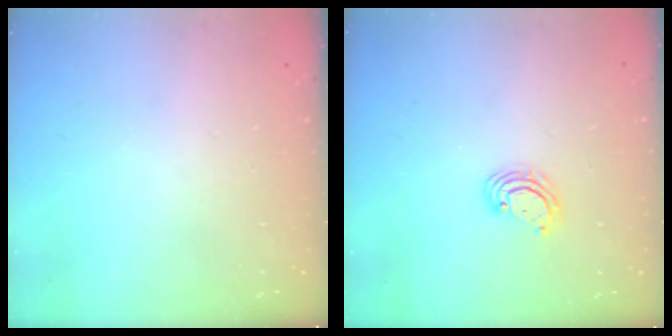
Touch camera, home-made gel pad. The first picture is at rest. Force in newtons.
{"total": 3.8, "press": 3.8, "slide": 0.3}